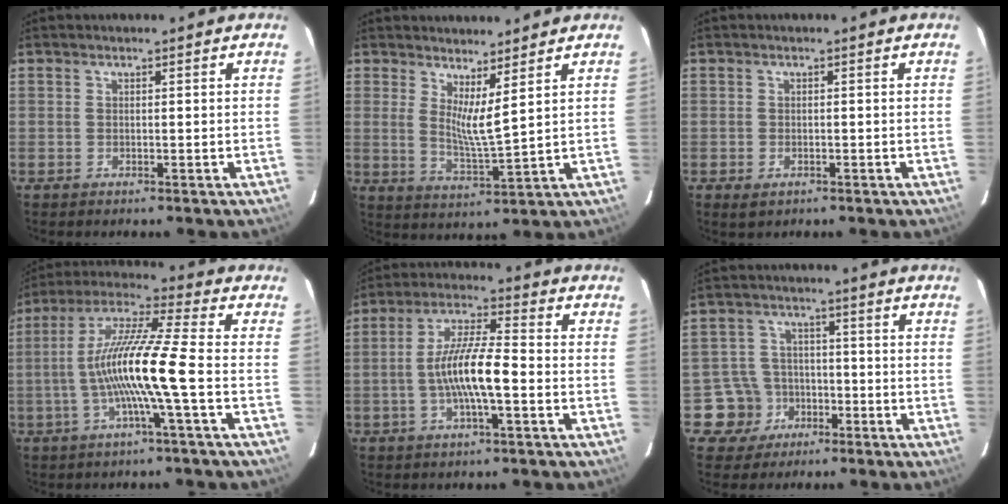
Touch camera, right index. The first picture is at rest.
{"total": 5.8, "force": [3.7, 0.0, 4.4], "torque": [-0.078, -0.021, 0.061]}
{"total": 2.1, "force": [-1.0, 1.4, 1.1], "torque": [-0.020, -0.005, -0.016]}
{"total": 13.8, "force": [-3.0, -0.8, 13.4], "torque": [-0.256, 0.007, -0.060]}
{"total": 10.2, "force": [-2.5, 1.6, 9.7], "torque": [-0.191, 0.006, -0.049]}
{"total": 7.2, "force": [-3.3, 6.4, 0.3], "torque": [-0.029, 0.028, -0.050]}